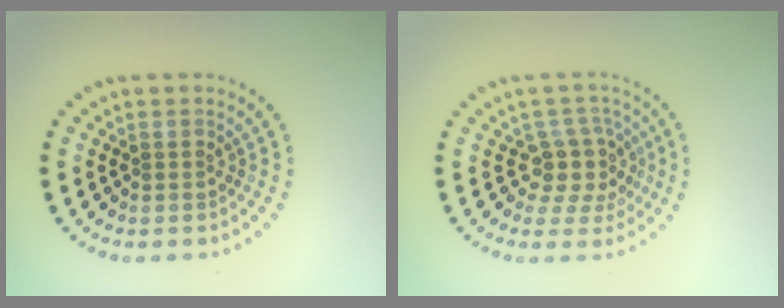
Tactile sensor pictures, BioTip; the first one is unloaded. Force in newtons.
{"total": 3.4, "press": 2.7, "slide": 2.1}